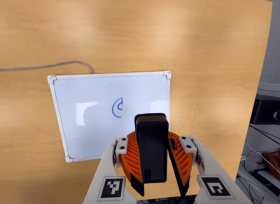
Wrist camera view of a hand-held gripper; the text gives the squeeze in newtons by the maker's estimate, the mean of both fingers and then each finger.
{"total": 10.8, "left": 10.3, "right": 11.2}